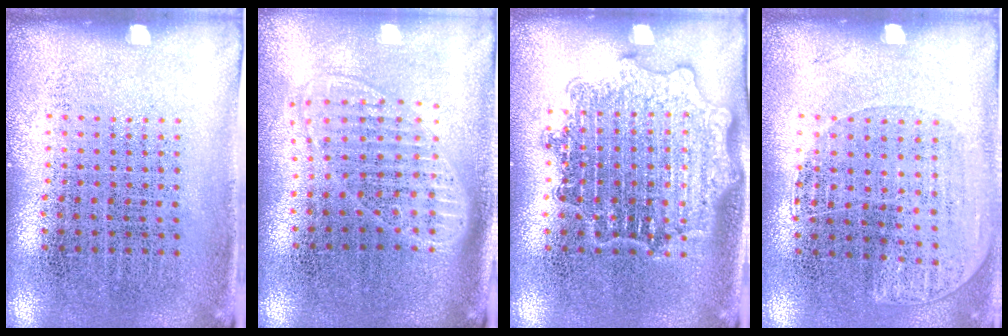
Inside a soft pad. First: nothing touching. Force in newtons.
{"total": 1.8, "press": 1.4, "slide": 1.0}
{"total": 1.8, "press": 1.7, "slide": 0.2}
{"total": 1.1, "press": 0.9, "slide": 0.5}